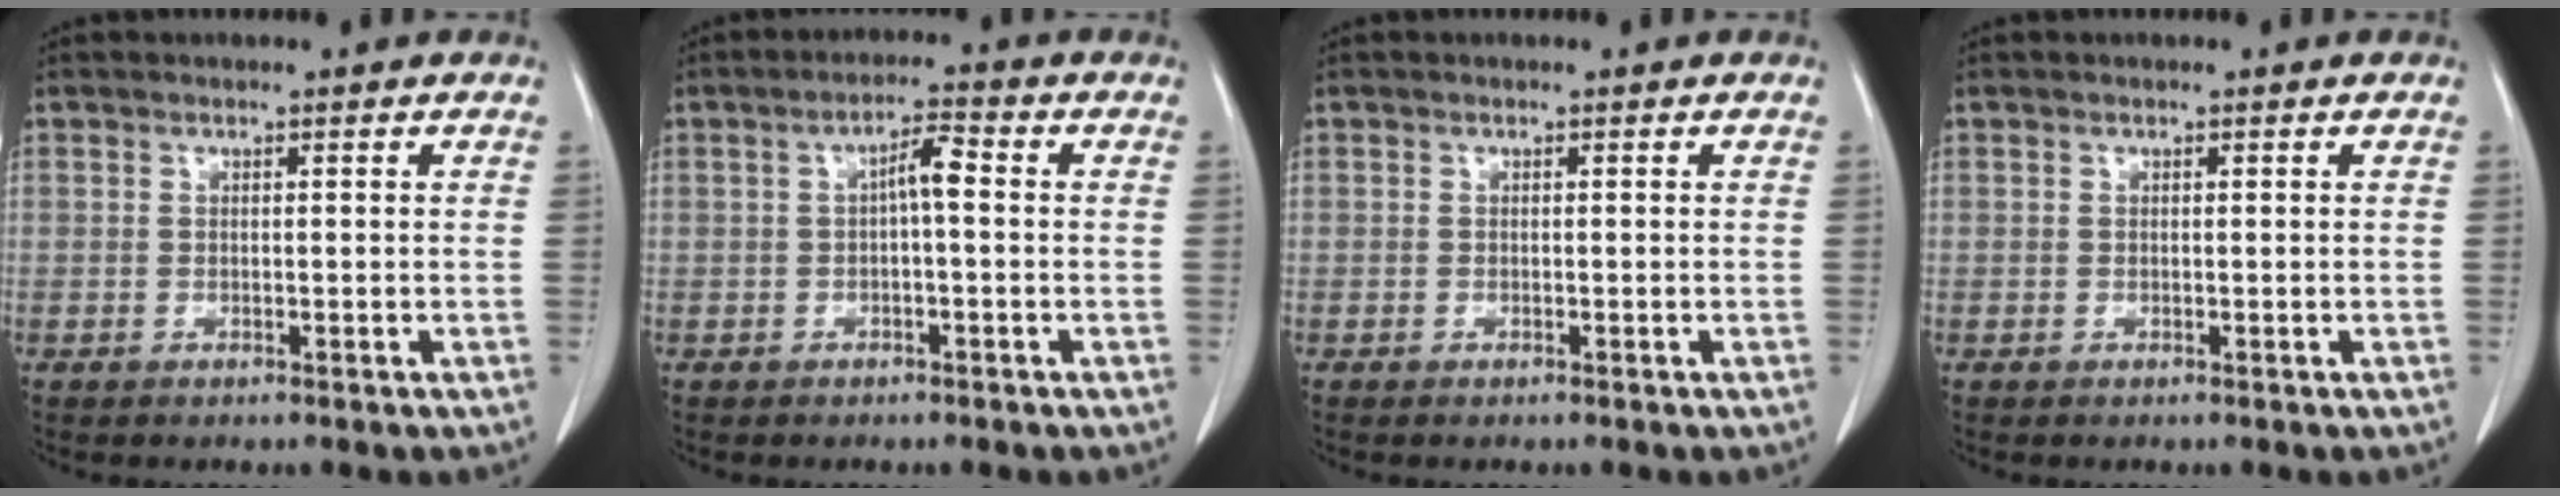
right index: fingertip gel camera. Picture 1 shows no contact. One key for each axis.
{"total": 3.6, "fx": 0.1, "fy": 0.7, "fz": 3.5, "tx": -0.059, "ty": 0.012, "tz": 0.000}
{"total": 0.0}
{"total": 0.0}